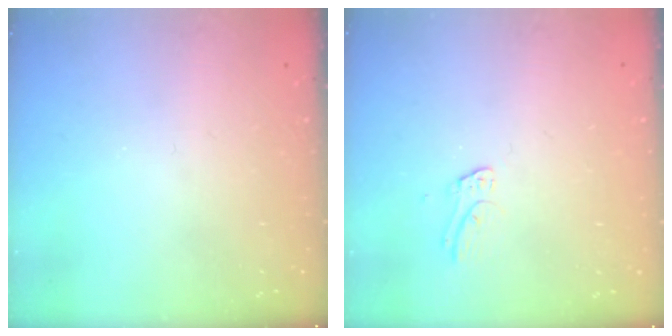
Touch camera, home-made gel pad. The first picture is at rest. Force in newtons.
{"total": 5.6, "press": 5.5, "slide": 0.6}